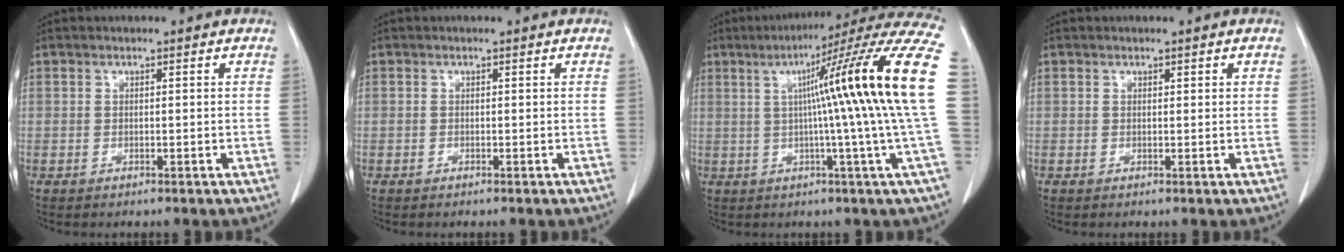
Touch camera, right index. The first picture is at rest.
{"total": 0.0}
{"total": 20.5, "force": [2.3, -2.7, 20.2], "torque": [-0.226, 0.023, 0.017]}
{"total": 0.6, "force": [0.3, 0.2, 0.4], "torque": [-0.006, -0.001, 0.005]}